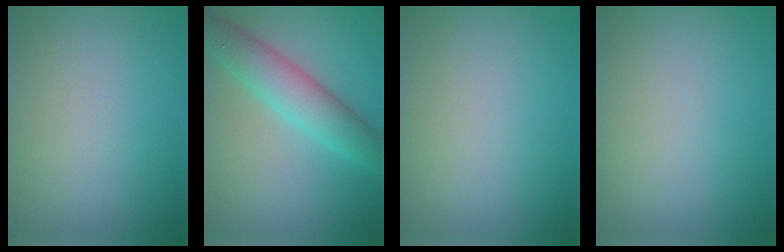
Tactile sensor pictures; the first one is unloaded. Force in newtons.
{"total": 5.4, "press": 5.4, "slide": 0.2}
{"total": 0.0}
{"total": 0.0}